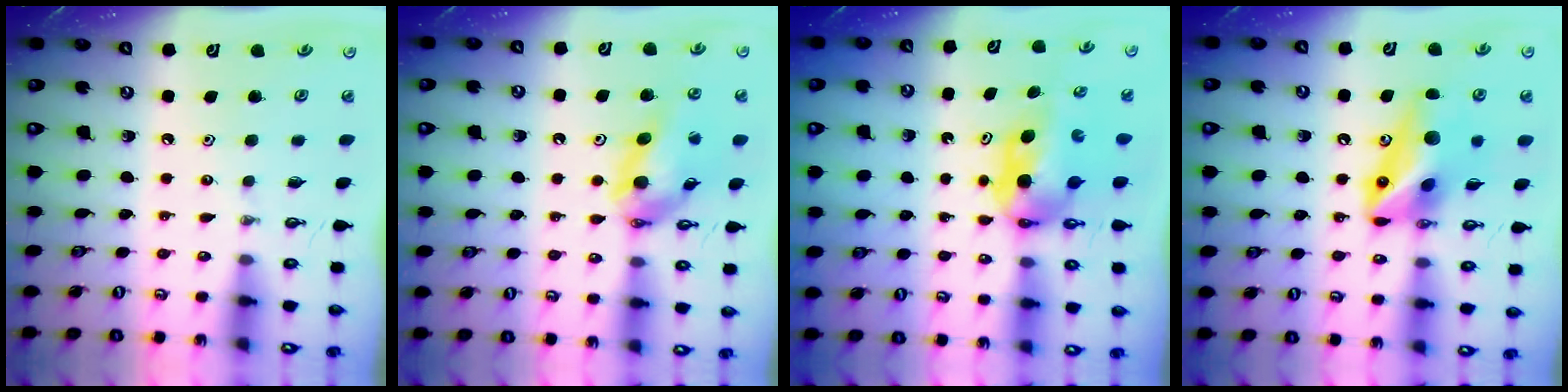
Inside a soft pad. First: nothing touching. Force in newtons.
{"total": 10.9, "press": 10.9, "slide": 1.2}
{"total": 5.6, "press": 5.0, "slide": 2.4}
{"total": 11.1, "press": 11.0, "slide": 1.9}